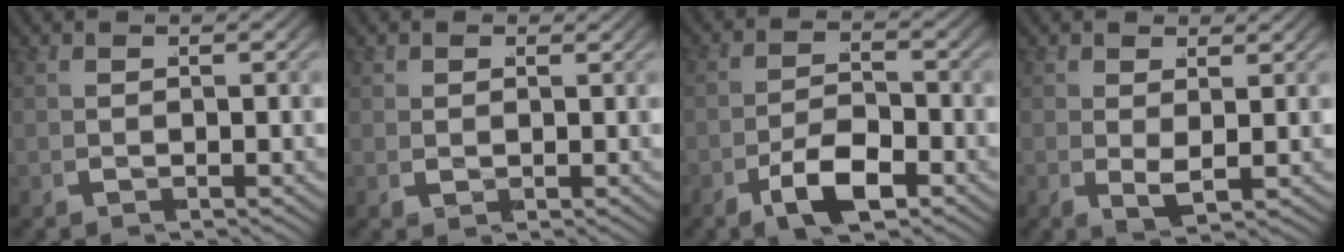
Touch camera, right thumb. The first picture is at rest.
{"total": 0.8, "force": [0.6, 0.6, 0.1], "torque": [-0.002, -0.006, 0.013]}
{"total": 4.2, "force": [-2.7, 1.9, 2.6], "torque": [-0.043, -0.013, -0.051]}
{"total": 1.1, "force": [0.6, 0.4, 0.8], "torque": [-0.013, -0.010, 0.011]}